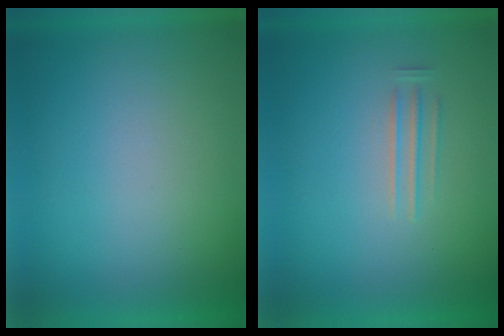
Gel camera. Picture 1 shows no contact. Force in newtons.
{"total": 1.5}